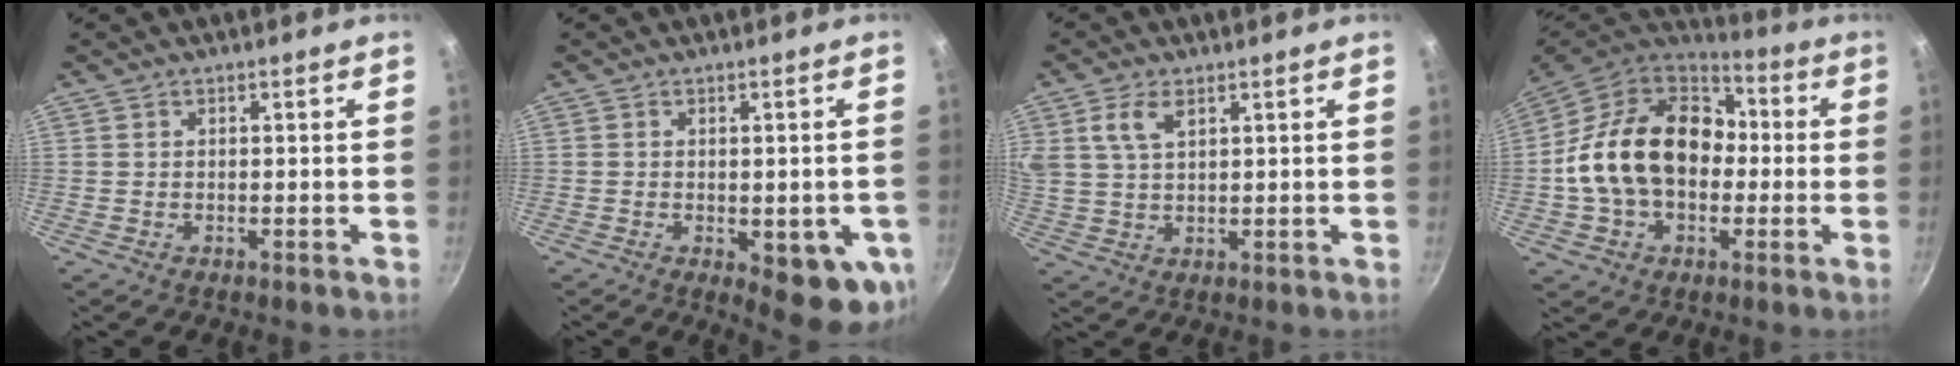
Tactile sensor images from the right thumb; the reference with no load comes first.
{"total": 11.4, "force": [-3.1, 4.5, 10.0], "torque": [-0.094, -0.008, -0.033]}
{"total": 6.3, "force": [2.9, 3.3, 4.5], "torque": [-0.082, 0.000, 0.057]}
{"total": 21.8, "force": [-0.2, 15.8, 15.0], "torque": [-0.237, 0.047, -0.012]}